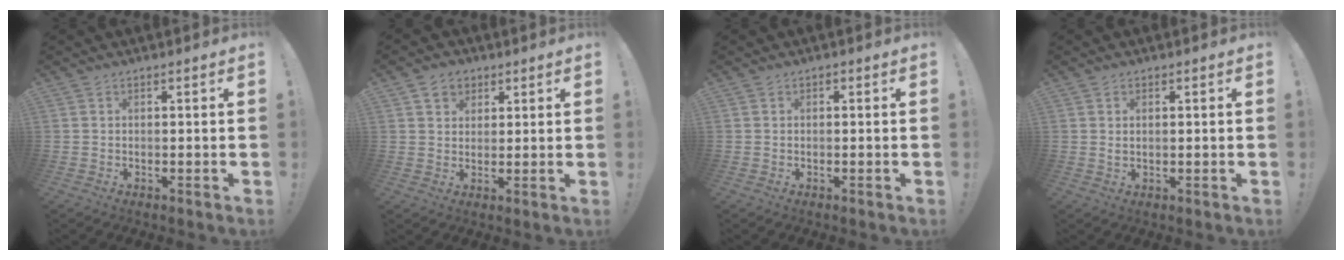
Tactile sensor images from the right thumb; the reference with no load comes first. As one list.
[{"total": 5.8, "force": [3.0, 4.6, 1.9], "torque": [-0.017, -0.011, 0.057]}, {"total": 0.5, "force": [-0.4, 0.3, 0.1], "torque": [-0.004, 0.004, -0.008]}, {"total": 1.2, "force": [0.5, 0.5, 1.0], "torque": [-0.016, -0.001, 0.009]}]